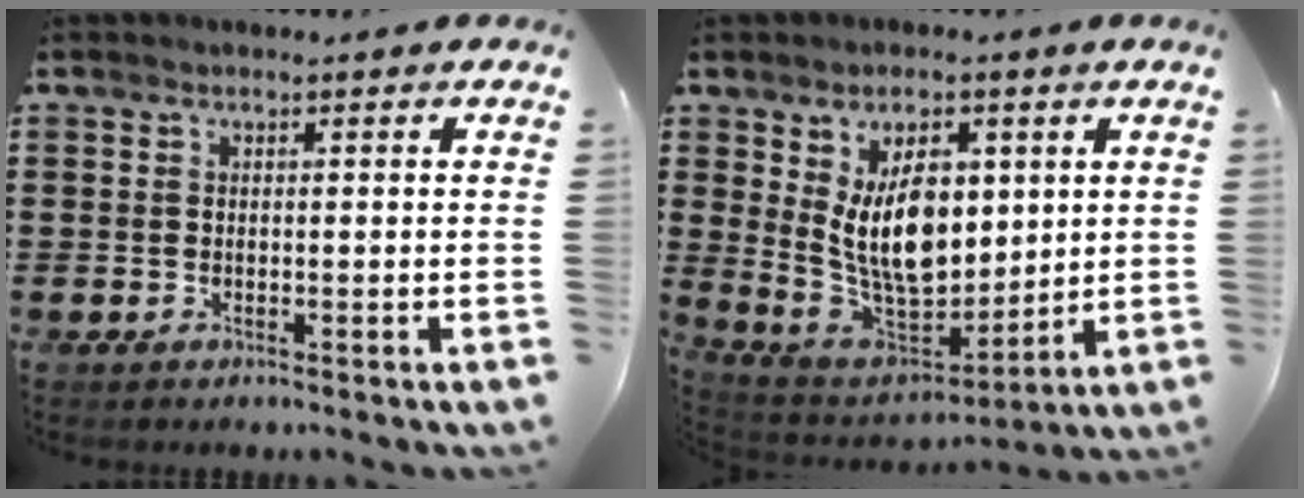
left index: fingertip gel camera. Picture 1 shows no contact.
{"total": 11.7, "force": [3.3, 7.0, 8.8], "torque": [-0.173, -0.003, 0.059]}